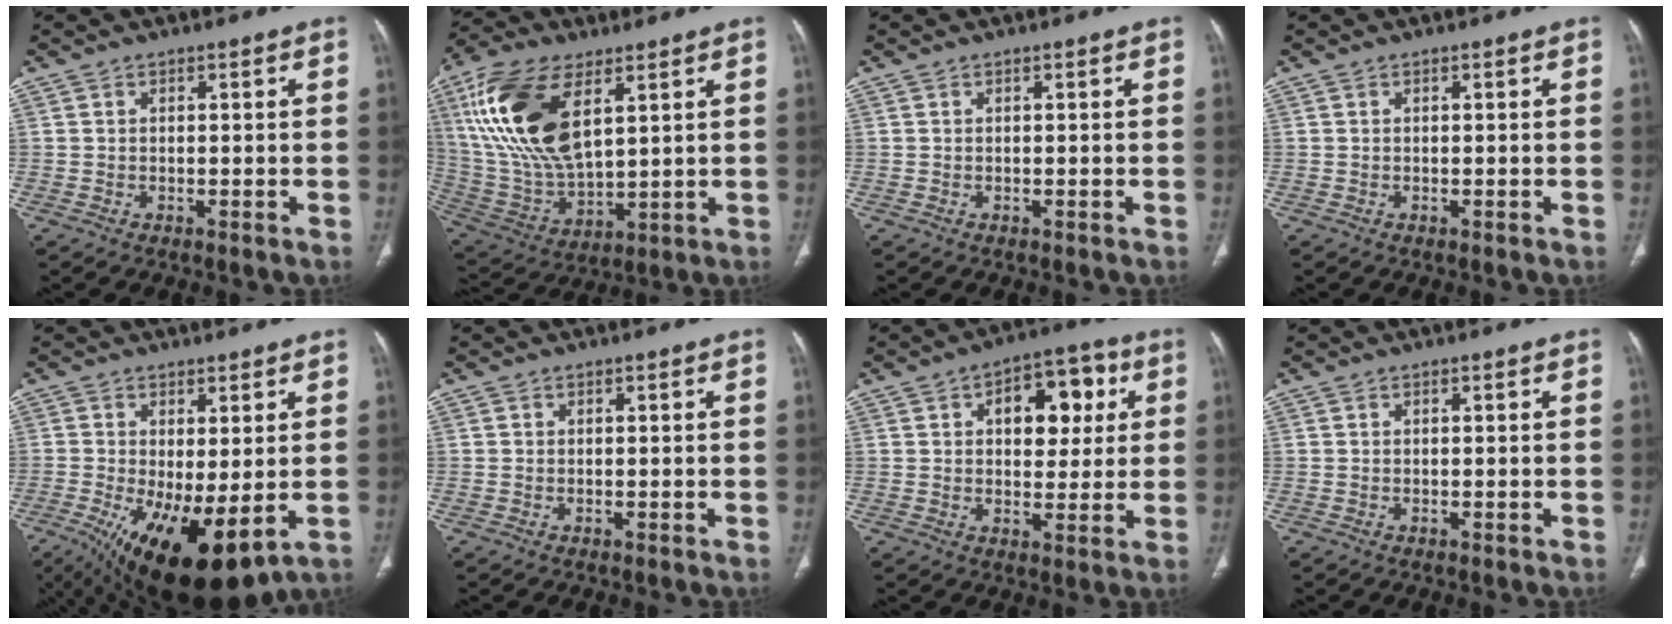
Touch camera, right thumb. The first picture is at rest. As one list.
[{"total": 21.0, "force": [7.9, 10.4, 16.5], "torque": [-0.332, -0.022, 0.156]}, {"total": 0.0}, {"total": 0.0}, {"total": 15.1, "force": [-3.4, 6.3, 13.2], "torque": [-0.234, -0.024, -0.031]}, {"total": 0.0}, {"total": 12.2, "force": [3.5, 7.3, 9.1], "torque": [-0.077, 0.007, 0.046]}, {"total": 0.0}]